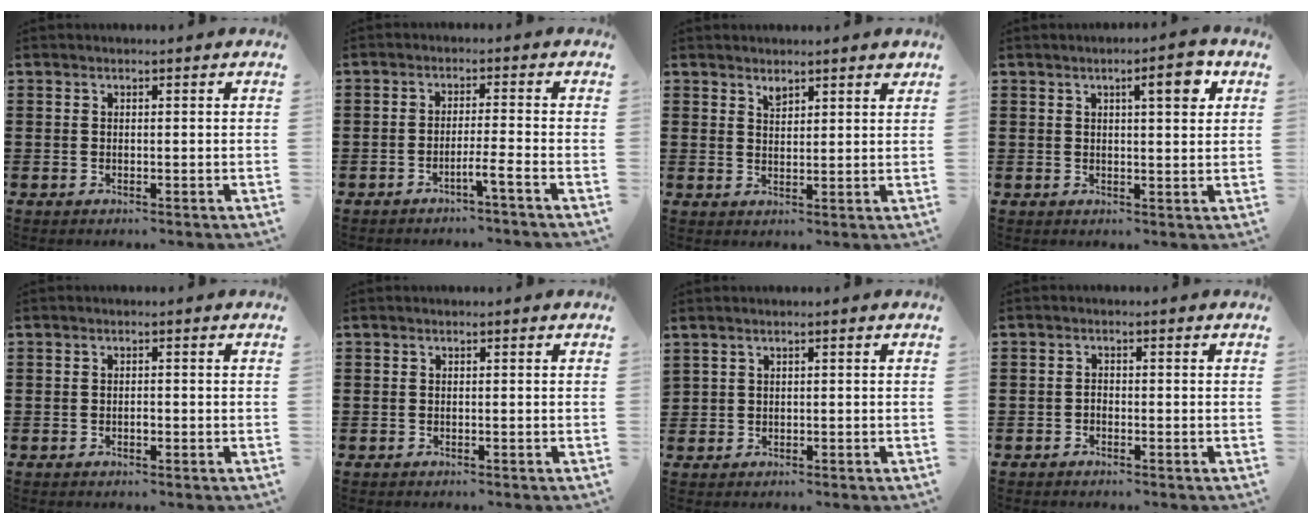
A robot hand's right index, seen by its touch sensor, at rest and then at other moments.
{"total": 3.0, "force": [-2.3, -0.5, 1.8], "torque": [-0.032, -0.002, -0.044]}
{"total": 2.1, "force": [1.8, 0.9, 0.6], "torque": [0.001, -0.004, 0.032]}
{"total": 4.8, "force": [2.1, 1.0, 4.2], "torque": [-0.055, -0.004, 0.025]}
{"total": 0.9, "force": [-0.4, 0.4, 0.7], "torque": [-0.015, -0.005, -0.005]}
{"total": 0.0}
{"total": 0.8, "force": [0.5, 0.6, 0.2], "torque": [-0.006, 0.002, 0.009]}
{"total": 0.8, "force": [-0.5, 0.5, 0.4], "torque": [-0.009, -0.001, -0.010]}